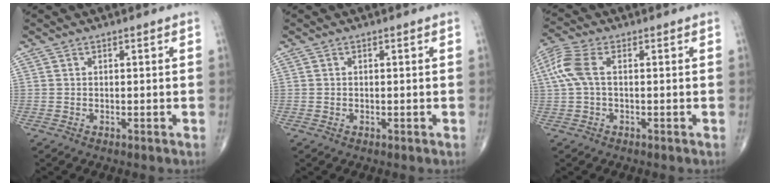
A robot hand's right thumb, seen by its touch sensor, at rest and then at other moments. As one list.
[{"total": 0.0}, {"total": 6.8, "force": [1.0, 3.4, 5.8], "torque": [-0.165, 0.022, 0.018]}]